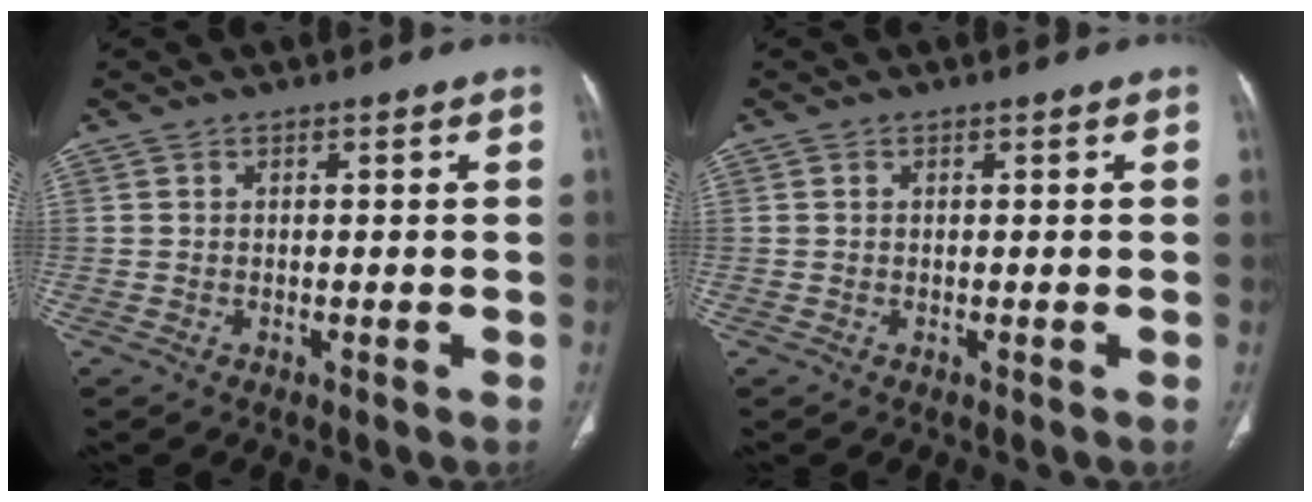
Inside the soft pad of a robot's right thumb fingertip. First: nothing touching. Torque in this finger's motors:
{"motor_torque": [0.43, 0.30, -0.20, 0.04, 0.01]}